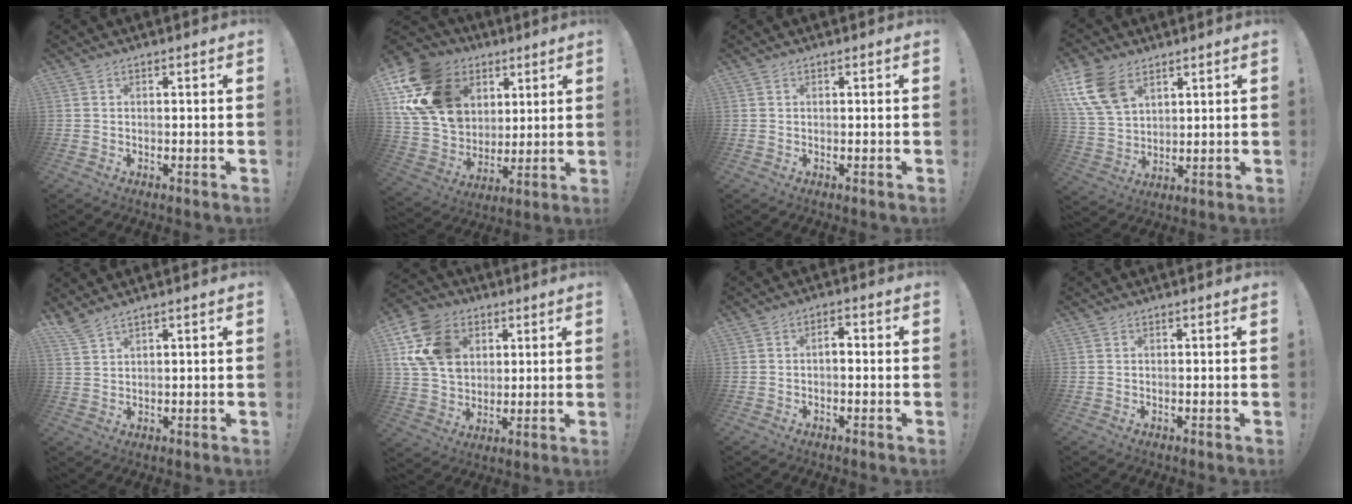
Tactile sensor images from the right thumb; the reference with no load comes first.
{"total": 19.6, "force": [8.6, 14.9, 9.6], "torque": [-0.177, -0.040, 0.180]}
{"total": 0.0}
{"total": 12.9, "force": [7.1, 8.0, 7.3], "torque": [-0.156, -0.026, 0.143]}
{"total": 3.5, "force": [2.9, 0.2, 1.8], "torque": [-0.041, -0.015, 0.055]}
{"total": 17.3, "force": [5.5, 13.3, 9.6], "torque": [-0.176, -0.015, 0.110]}
{"total": 2.4, "force": [-0.9, 1.2, 1.9], "torque": [-0.036, 0.008, -0.018]}
{"total": 0.0}